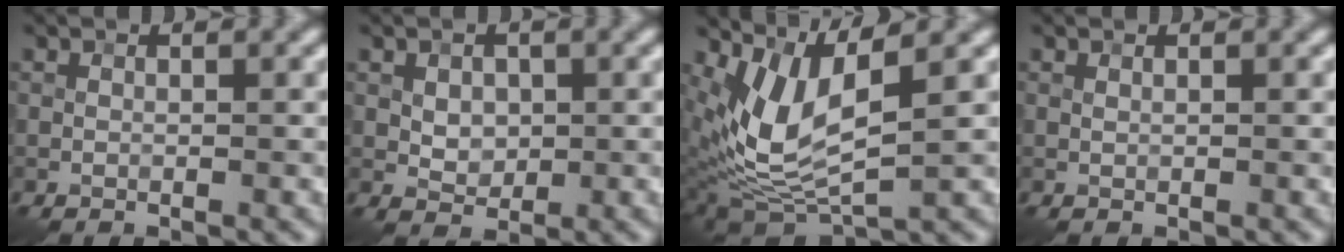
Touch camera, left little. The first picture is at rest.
{"total": 2.0, "force": [0.3, 1.5, 1.3], "torque": [-0.022, -0.001, 0.008]}
{"total": 7.0, "force": [2.0, 2.9, 6.0], "torque": [-0.137, -0.017, 0.044]}
{"total": 0.0}